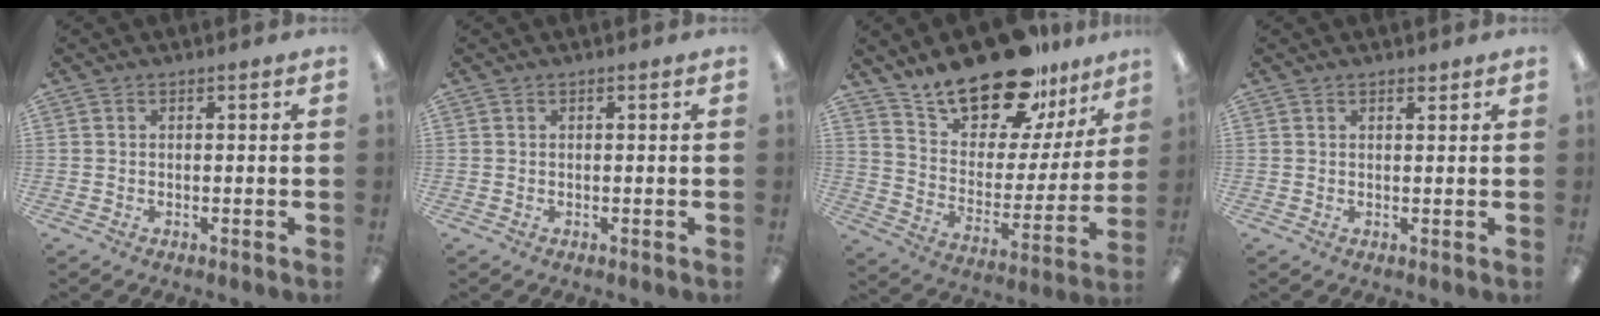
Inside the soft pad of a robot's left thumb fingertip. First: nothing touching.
{"total": 0.0}
{"total": 22.0, "force": [17.7, 8.8, 9.7], "torque": [-0.162, -0.124, 0.309]}
{"total": 1.1, "force": [1.0, 0.4, 0.4], "torque": [-0.001, -0.004, 0.017]}